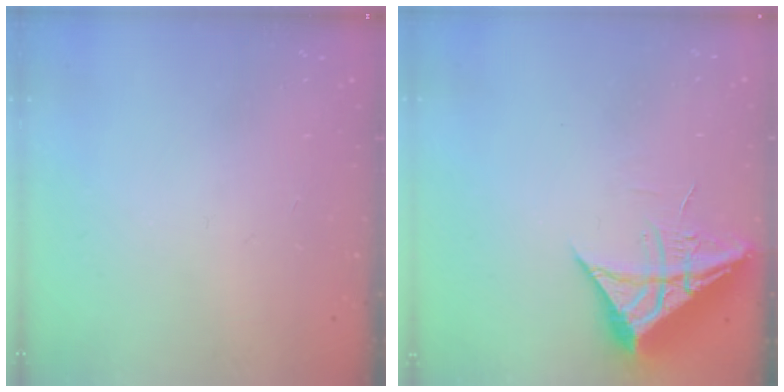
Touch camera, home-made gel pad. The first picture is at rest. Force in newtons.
{"total": 10.0, "press": 9.9, "slide": 1.0}